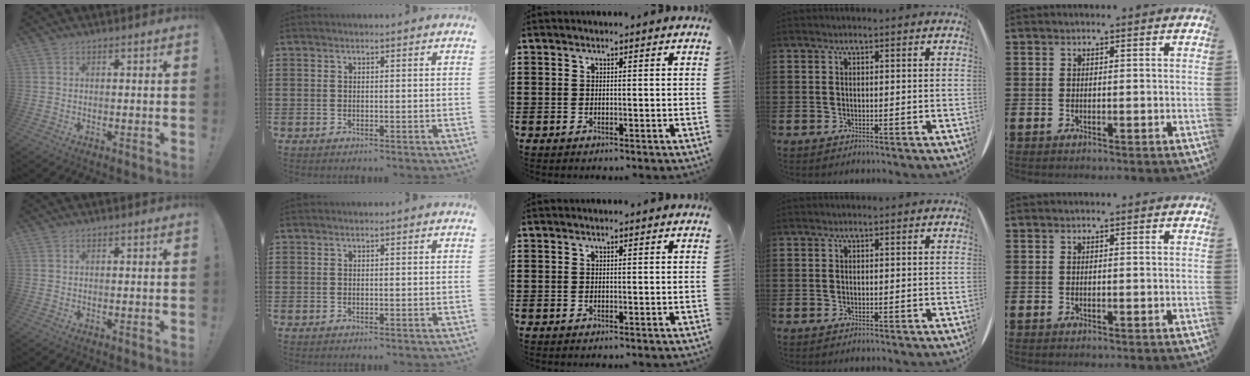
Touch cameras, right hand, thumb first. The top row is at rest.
{}